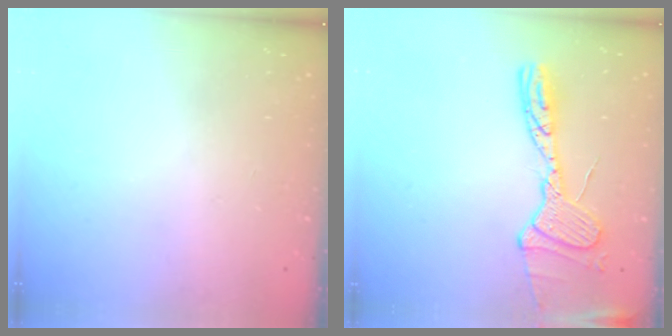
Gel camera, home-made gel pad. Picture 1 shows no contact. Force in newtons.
{"total": 15.7, "press": 15.6, "slide": 1.4}